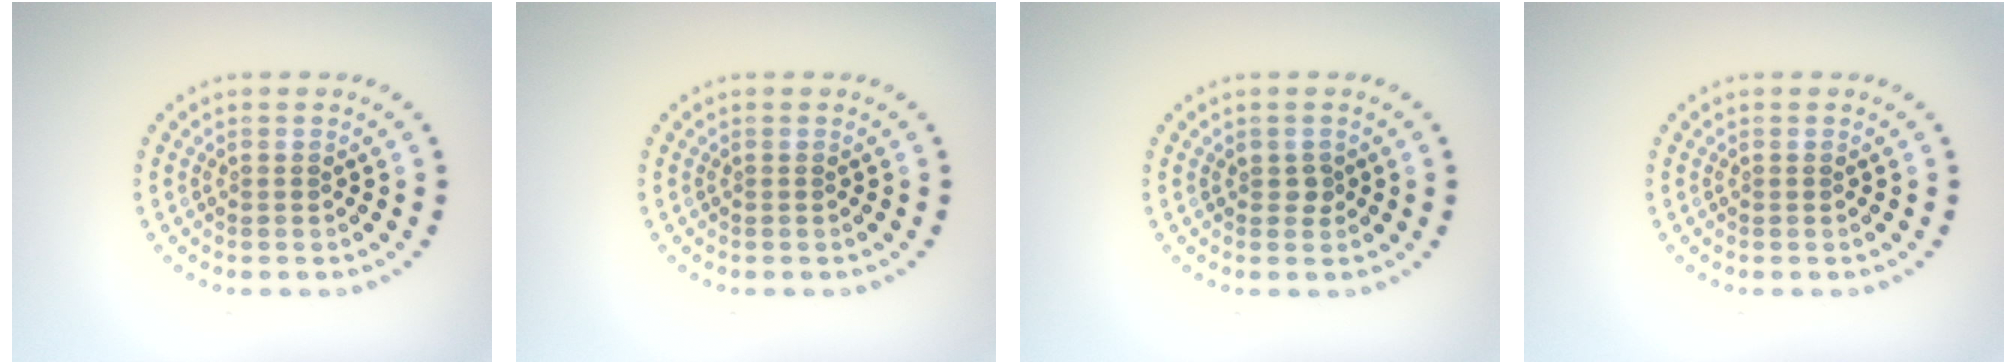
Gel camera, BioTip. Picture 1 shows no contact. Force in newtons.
{"total": 0.0}
{"total": 0.8, "press": 0.8, "slide": 0.2}
{"total": 0.0}